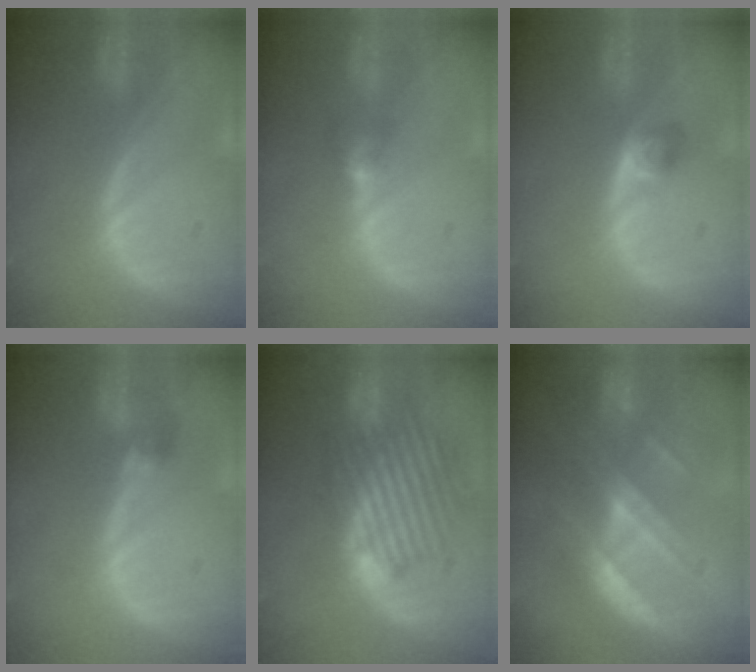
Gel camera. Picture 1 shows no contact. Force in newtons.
{"total": 2.8, "press": 2.7, "slide": 0.9}
{"total": 2.6, "press": 2.4, "slide": 0.9}
{"total": 3.0, "press": 2.7, "slide": 1.4}
{"total": 8.6, "press": 8.5, "slide": 1.6}
{"total": 7.4, "press": 6.7, "slide": 3.1}